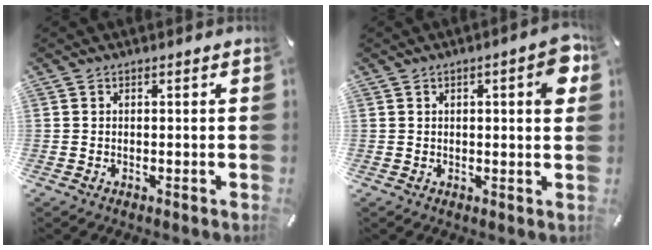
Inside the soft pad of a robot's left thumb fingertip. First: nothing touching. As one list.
[{"total": 6.2, "force": [1.7, 2.0, 5.6], "torque": [-0.072, -0.002, 0.021]}]